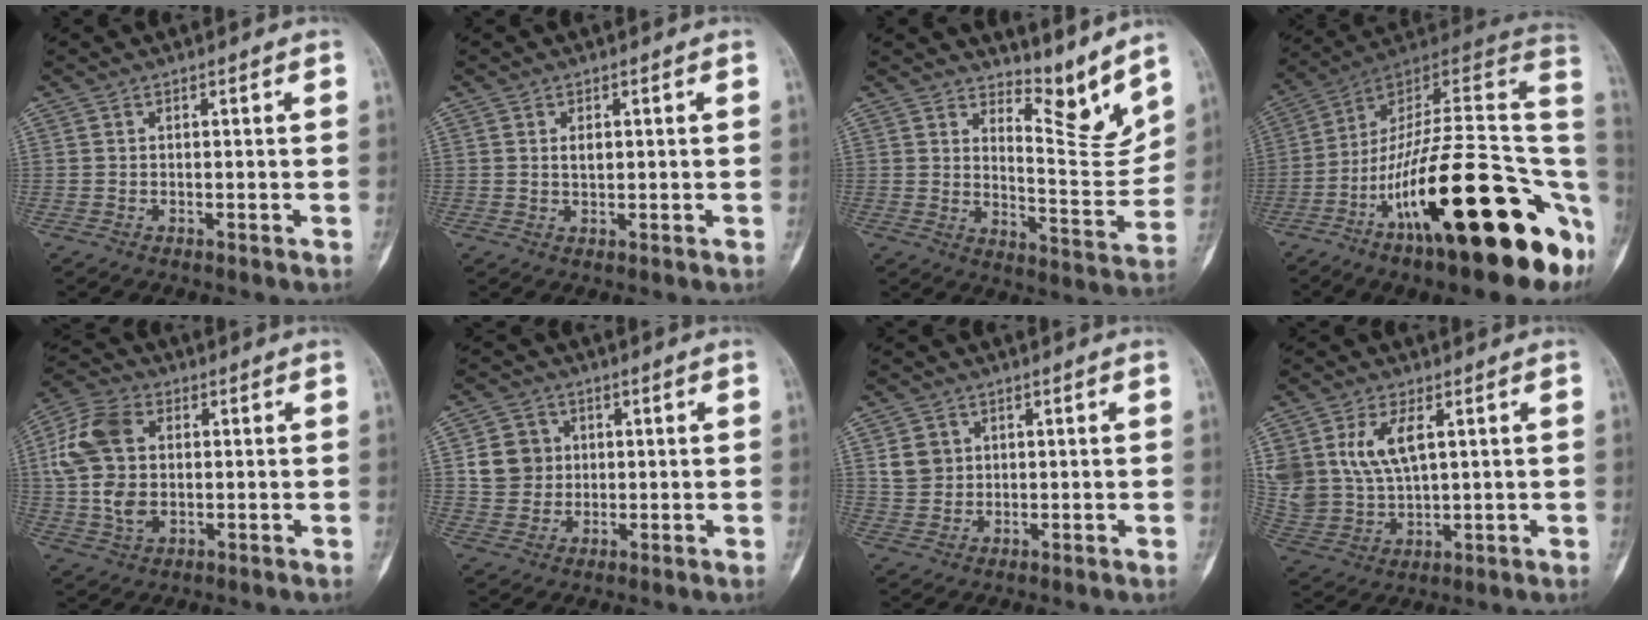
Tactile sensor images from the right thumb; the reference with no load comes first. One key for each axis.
{"total": 2.0, "fx": 0.5, "fy": 1.3, "fz": 1.4, "tx": -0.013, "ty": -0.002, "tz": 0.008}
{"total": 8.9, "fx": 8.2, "fy": 1.7, "fz": 3.0, "tx": -0.010, "ty": -0.085, "tz": 0.137}
{"total": 30.4, "fx": -10.9, "fy": 8.7, "fz": 27.0, "tx": -0.345, "ty": 0.065, "tz": -0.173}
{"total": 13.2, "fx": 1.6, "fy": 9.0, "fz": 9.5, "tx": -0.184, "ty": 0.012, "tz": 0.027}
{"total": 7.6, "fx": 1.3, "fy": 7.1, "fz": 2.6, "tx": -0.011, "ty": 0.000, "tz": 0.022}
{"total": 4.7, "fx": 1.4, "fy": 4.2, "fz": 1.8, "tx": -0.009, "ty": -0.003, "tz": 0.030}
{"total": 13.1, "fx": 4.4, "fy": 7.9, "fz": 9.5, "tx": -0.187, "ty": -0.013, "tz": 0.101}